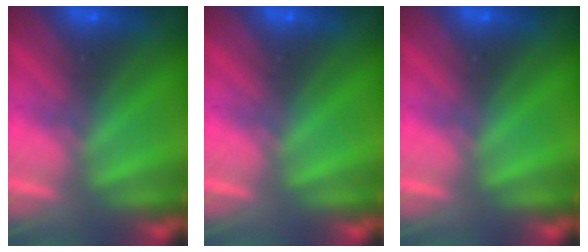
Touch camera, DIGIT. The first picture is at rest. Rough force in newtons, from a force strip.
{"total": 0.0}
{"total": 0.0}